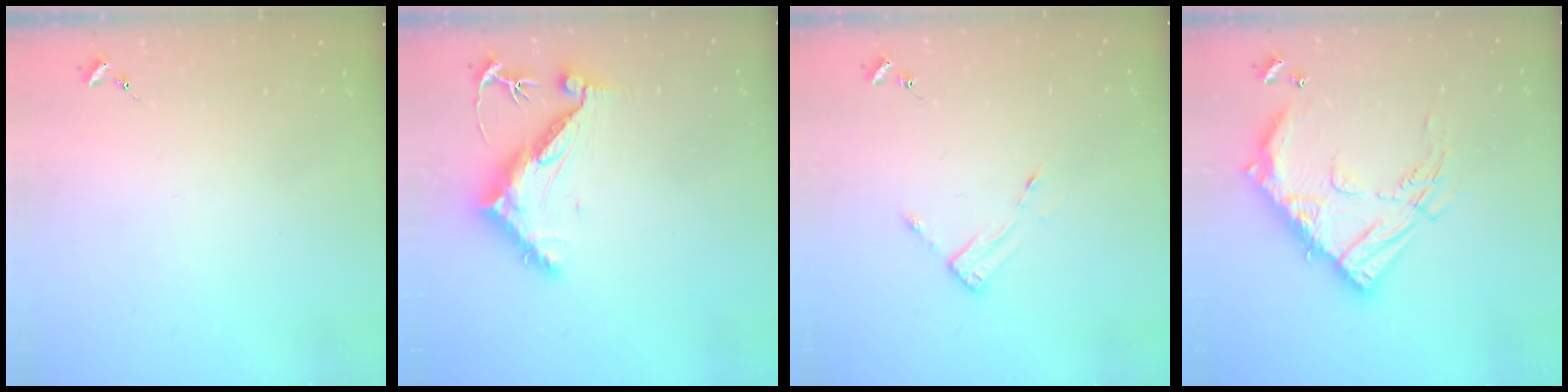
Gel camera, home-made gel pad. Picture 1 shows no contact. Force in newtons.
{"total": 11.4, "press": 11.4, "slide": 0.8}
{"total": 3.0, "press": 3.0, "slide": 0.3}
{"total": 21.3, "press": 21.2, "slide": 2.1}